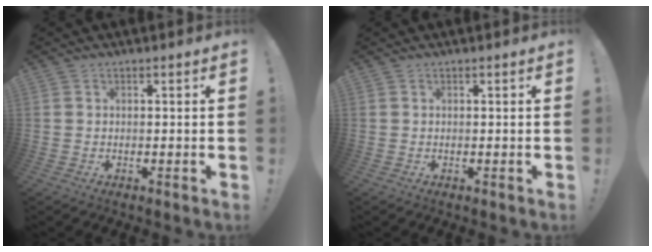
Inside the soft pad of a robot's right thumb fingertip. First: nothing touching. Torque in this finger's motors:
{"motor_torque": [0.00, 0.01, -0.10, 0.10, 0.06]}